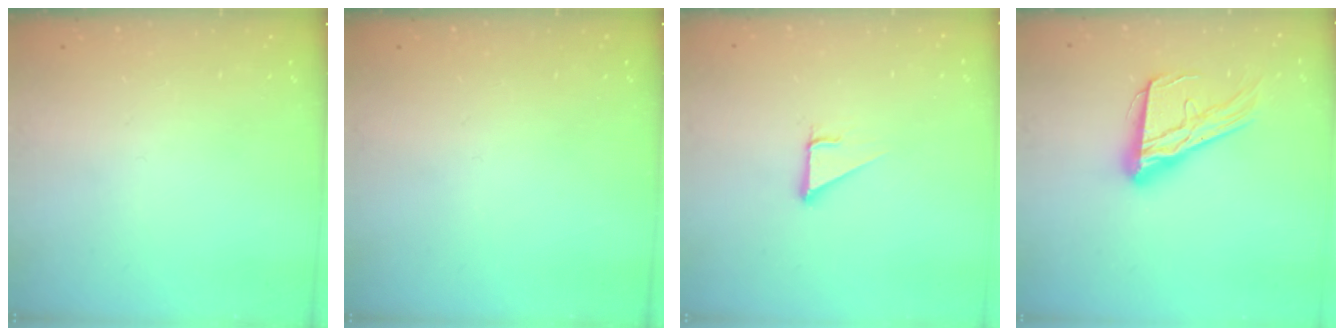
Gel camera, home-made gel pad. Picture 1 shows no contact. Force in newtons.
{"total": 0.0}
{"total": 2.9, "press": 2.9, "slide": 0.1}
{"total": 16.5, "press": 16.4, "slide": 1.5}